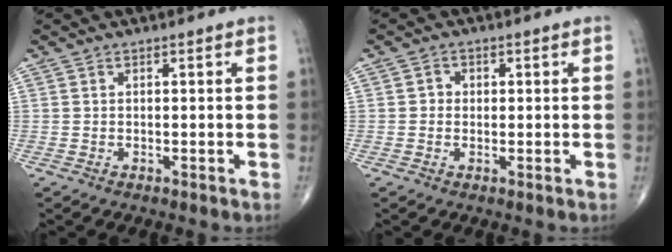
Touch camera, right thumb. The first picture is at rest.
{"total": 1.9, "force": [0.1, 1.8, 0.7], "torque": [0.001, 0.004, -0.002]}